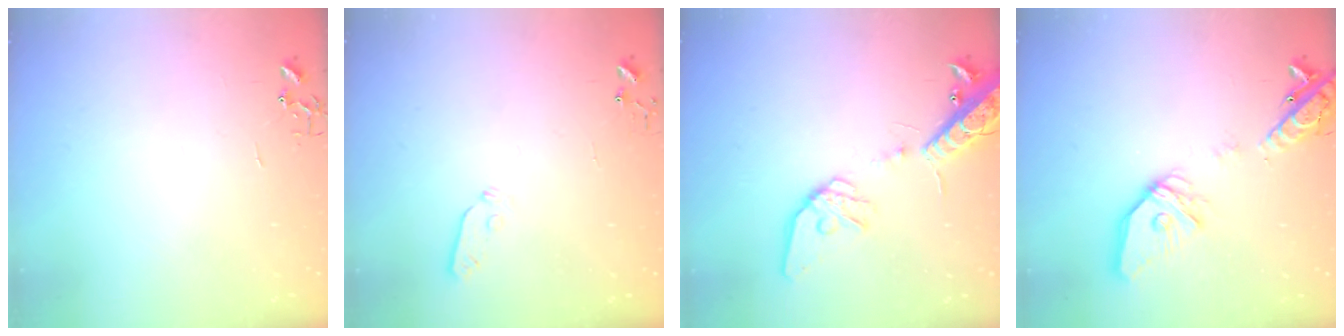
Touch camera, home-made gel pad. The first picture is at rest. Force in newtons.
{"total": 3.9, "press": 3.8, "slide": 0.9}
{"total": 18.9, "press": 18.6, "slide": 3.4}
{"total": 18.6, "press": 18.3, "slide": 3.1}